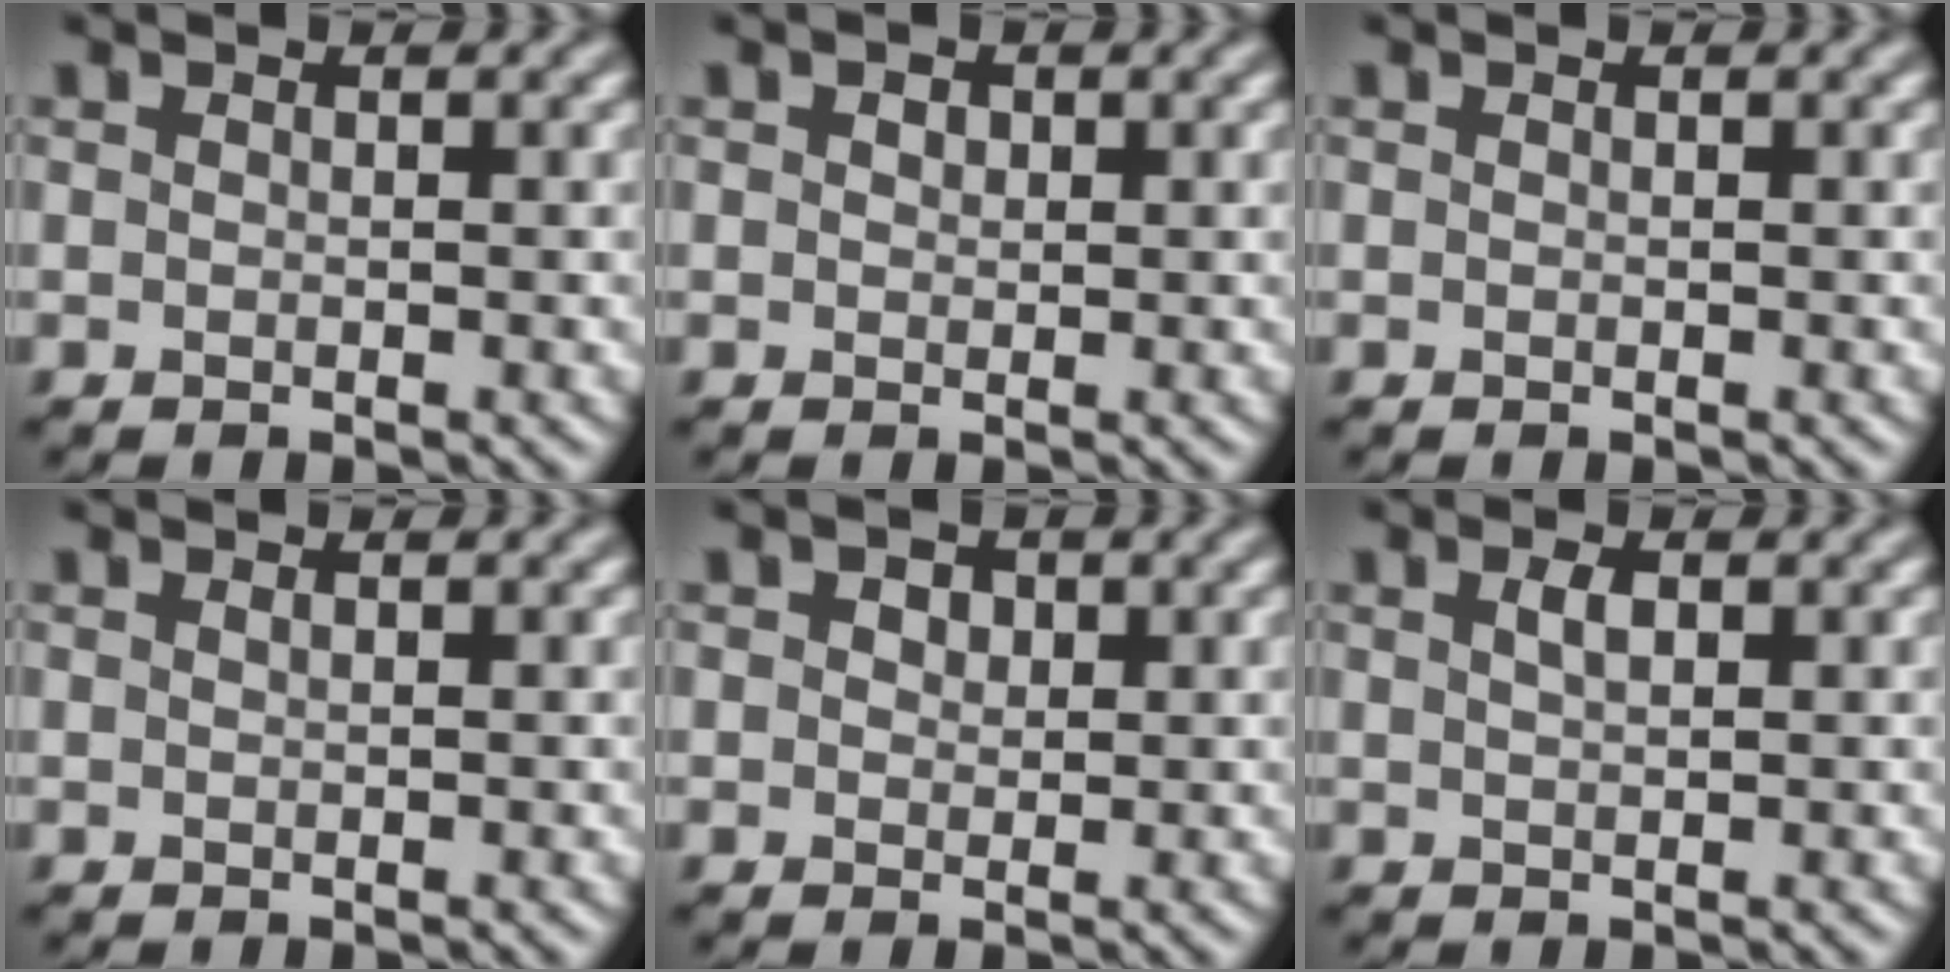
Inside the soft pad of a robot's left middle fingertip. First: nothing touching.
{"total": 1.0, "force": [0.5, 0.7, 0.5], "torque": [-0.009, -0.001, 0.003]}
{"total": 0.0}
{"total": 0.0}
{"total": 1.8, "force": [0.9, 1.3, 1.0], "torque": [-0.011, 0.005, 0.002]}
{"total": 1.2, "force": [0.6, 0.5, 1.0], "torque": [-0.019, 0.003, 0.011]}